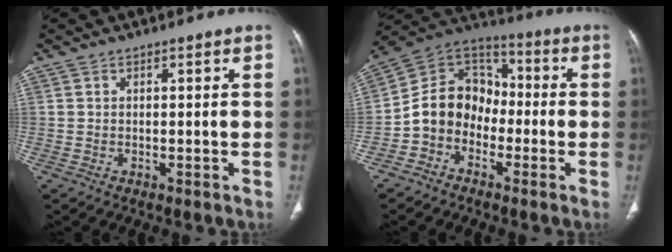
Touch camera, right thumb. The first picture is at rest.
{"total": 11.7, "force": [-3.3, 9.6, 5.8], "torque": [-0.077, 0.060, -0.078]}